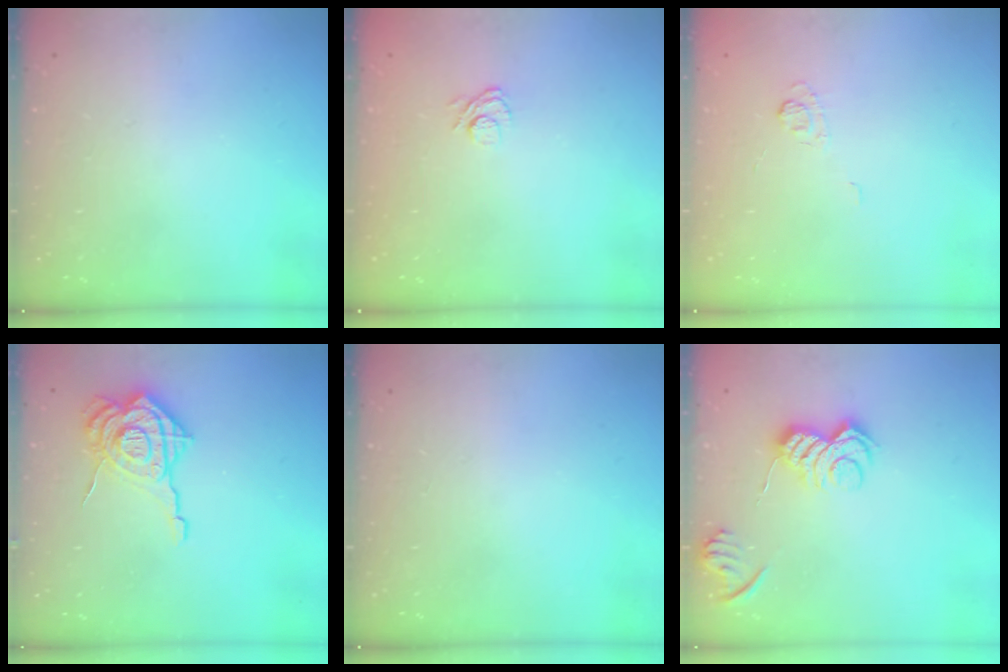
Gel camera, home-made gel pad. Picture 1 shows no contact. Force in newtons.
{"total": 6.1, "press": 5.9, "slide": 1.3}
{"total": 3.4, "press": 3.1, "slide": 1.5}
{"total": 16.2, "press": 16.1, "slide": 1.7}
{"total": 0.0}
{"total": 10.7, "press": 10.7, "slide": 0.3}